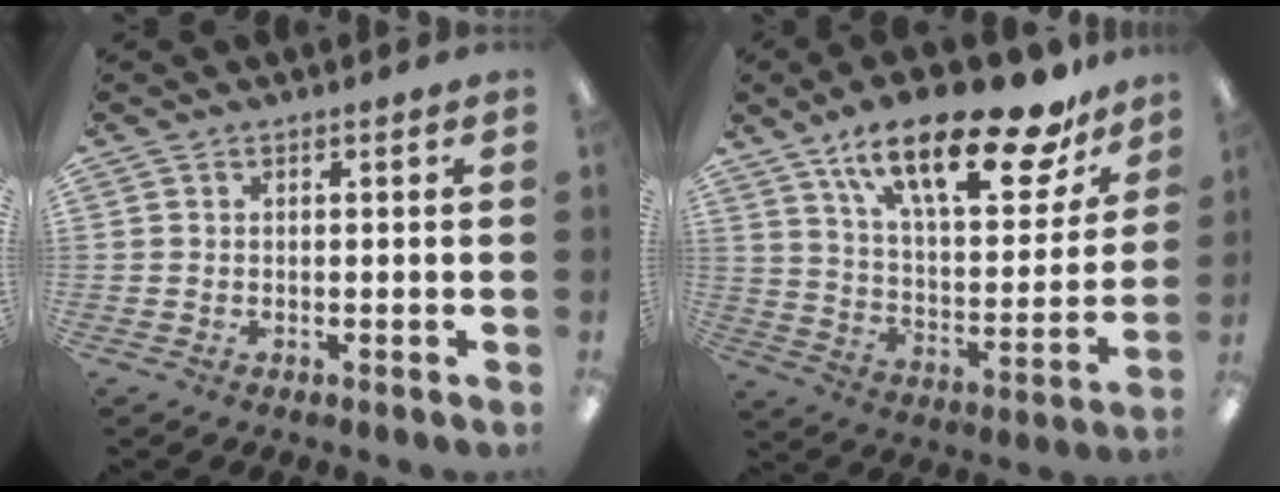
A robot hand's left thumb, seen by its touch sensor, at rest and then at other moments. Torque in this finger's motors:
{"motor_torque": [0.40, 0.42, 1.37, -1.41, 0.32]}